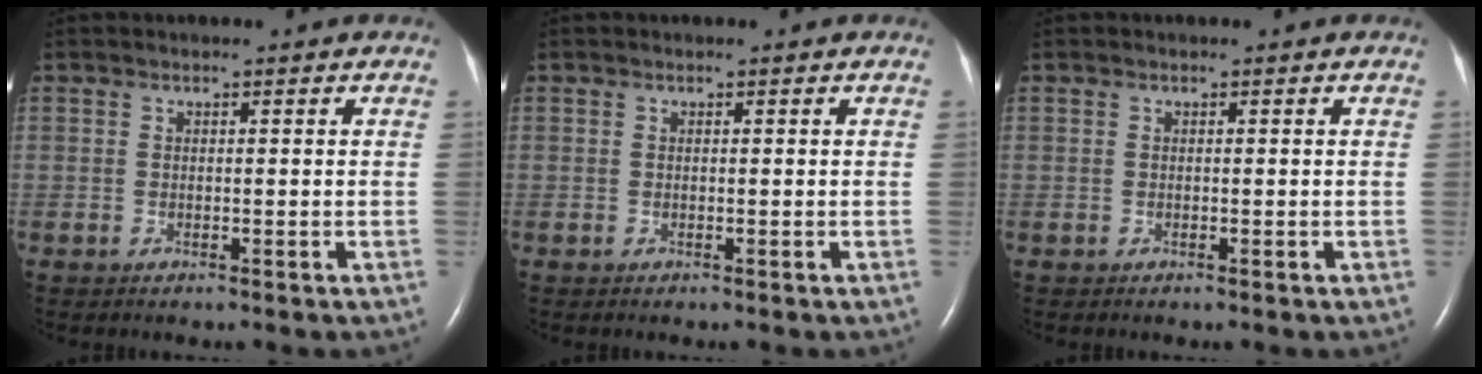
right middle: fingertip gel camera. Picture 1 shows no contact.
{"total": 0.0}
{"total": 0.0}